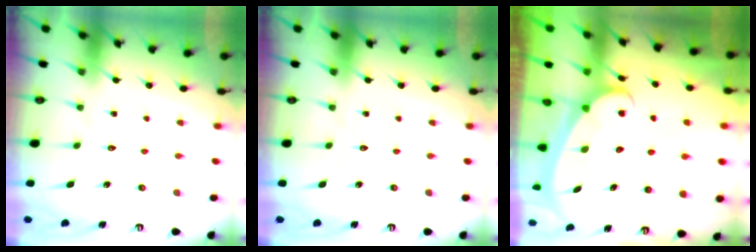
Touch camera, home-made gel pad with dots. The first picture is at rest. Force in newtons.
{"total": 0.0}
{"total": 2.6, "press": 2.6, "slide": 0.3}